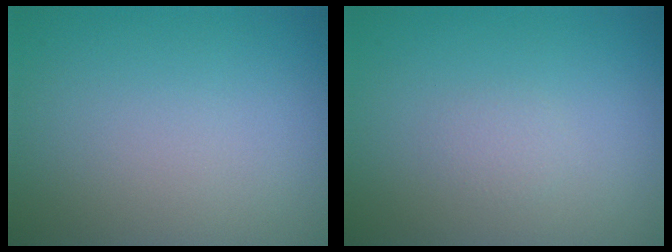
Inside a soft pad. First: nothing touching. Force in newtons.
{"total": 0.8, "press": 0.8, "slide": 0.1}